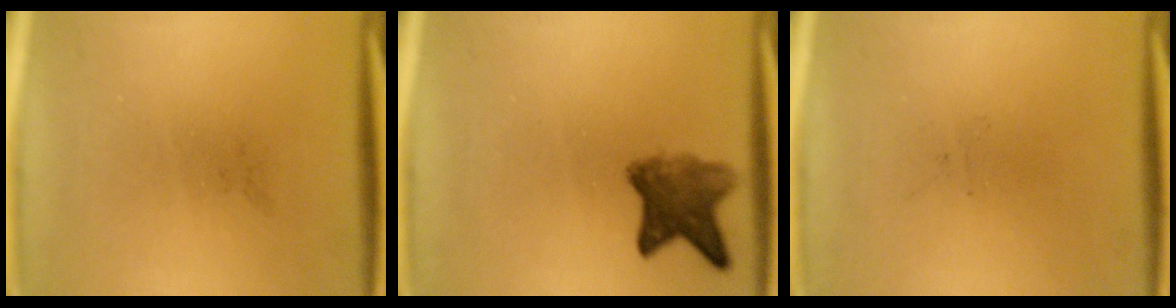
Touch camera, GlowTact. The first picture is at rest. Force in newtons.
{"total": 5.8}
{"total": 0.0}